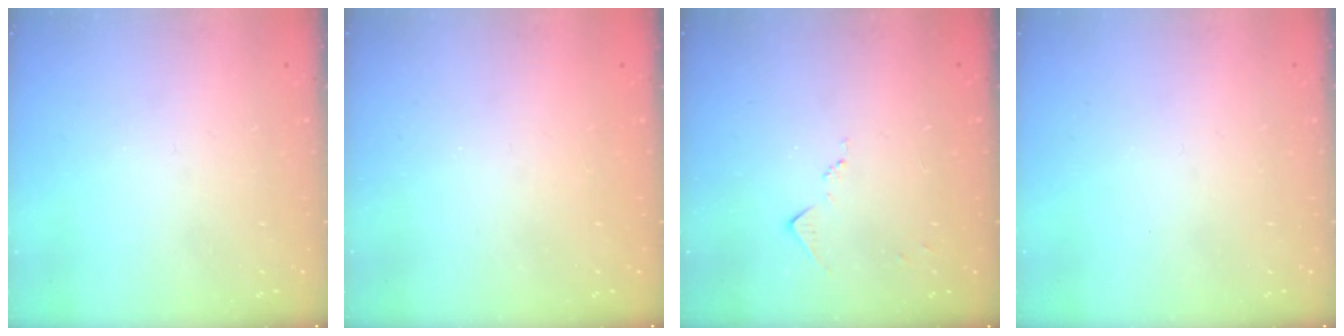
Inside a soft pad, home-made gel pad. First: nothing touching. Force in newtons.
{"total": 0.8, "press": 0.8, "slide": 0.3}
{"total": 6.9, "press": 6.9, "slide": 0.8}
{"total": 0.0}